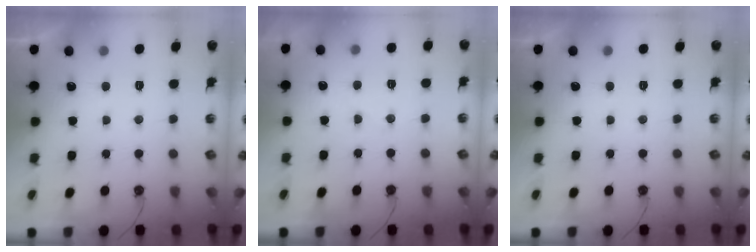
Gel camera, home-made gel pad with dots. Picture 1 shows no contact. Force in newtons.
{"total": 6.2, "press": 6.2, "slide": 1.0}
{"total": 0.0}